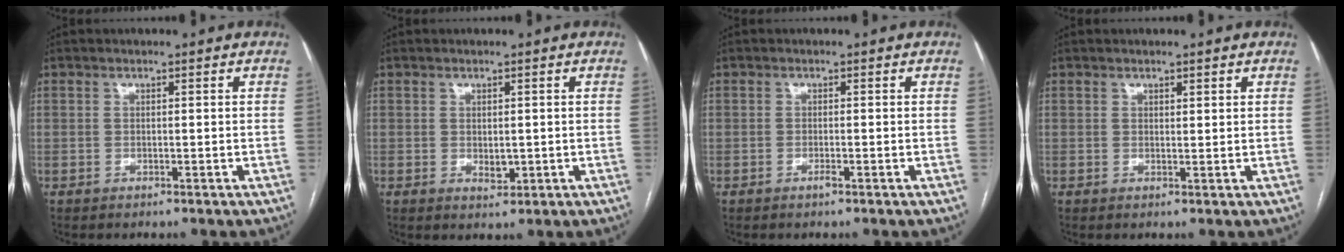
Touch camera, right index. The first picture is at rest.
{"total": 2.1, "force": [-0.1, 1.2, 1.7], "torque": [-0.027, -0.005, 0.004]}
{"total": 0.9, "force": [-0.6, 0.0, 0.7], "torque": [-0.018, -0.001, -0.009]}
{"total": 1.0, "force": [0.8, 0.3, 0.6], "torque": [-0.012, -0.001, 0.011]}